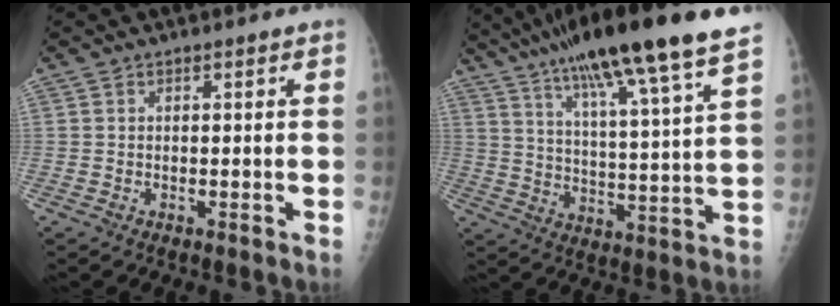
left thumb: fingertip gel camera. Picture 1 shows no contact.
{"total": 22.5, "force": [15.4, 2.2, 16.3], "torque": [-0.263, -0.031, 0.244]}